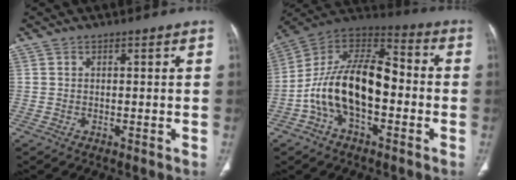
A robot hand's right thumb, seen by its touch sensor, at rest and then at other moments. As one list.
[{"total": 18.4, "force": [-3.6, 10.1, 14.9], "torque": [-0.258, 0.053, -0.067]}]